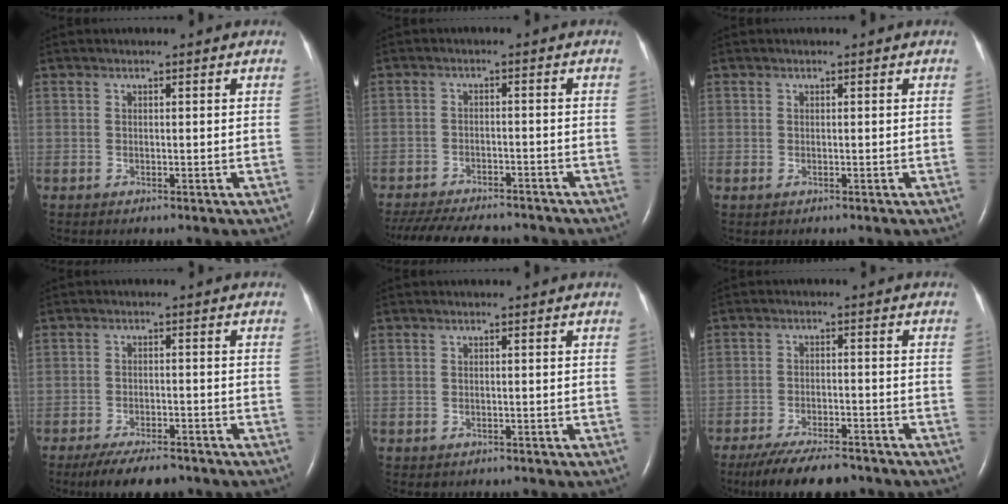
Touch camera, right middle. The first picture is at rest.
{"total": 16.0, "force": [-14.0, 4.1, 6.4], "torque": [-0.153, -0.020, -0.196]}
{"total": 0.0}
{"total": 7.7, "force": [-6.4, 2.2, 3.7], "torque": [-0.060, -0.012, -0.102]}
{"total": 0.5, "force": [-0.3, 0.4, 0.1], "torque": [-0.008, 0.001, -0.002]}
{"total": 11.1, "force": [-9.4, 2.6, 5.4], "torque": [-0.089, -0.016, -0.146]}